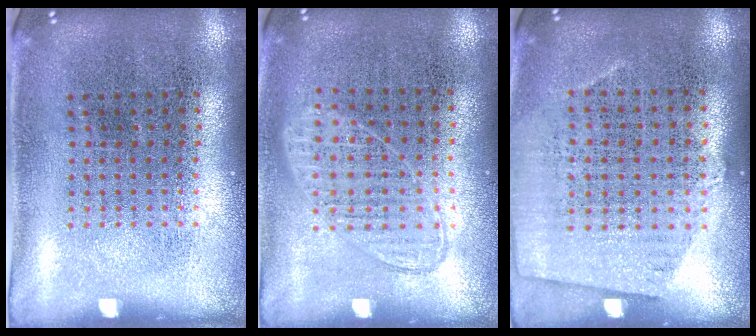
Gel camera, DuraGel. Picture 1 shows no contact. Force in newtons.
{"total": 1.0, "press": 0.9, "slide": 0.3}
{"total": 0.7, "press": 0.4, "slide": 0.5}